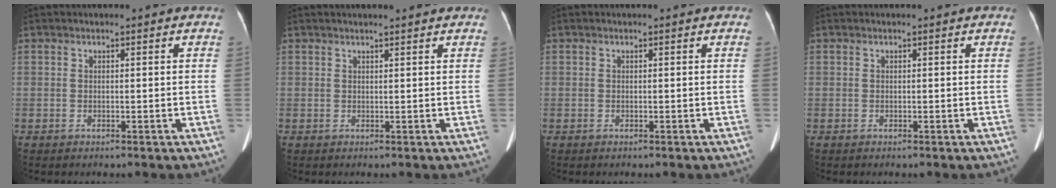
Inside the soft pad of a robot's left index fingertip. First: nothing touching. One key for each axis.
{"total": 3.8, "fx": 3.5, "fy": 0.2, "fz": 1.5, "tx": -0.017, "ty": 0.013, "tz": 0.039}
{"total": 0.0}
{"total": 0.0}